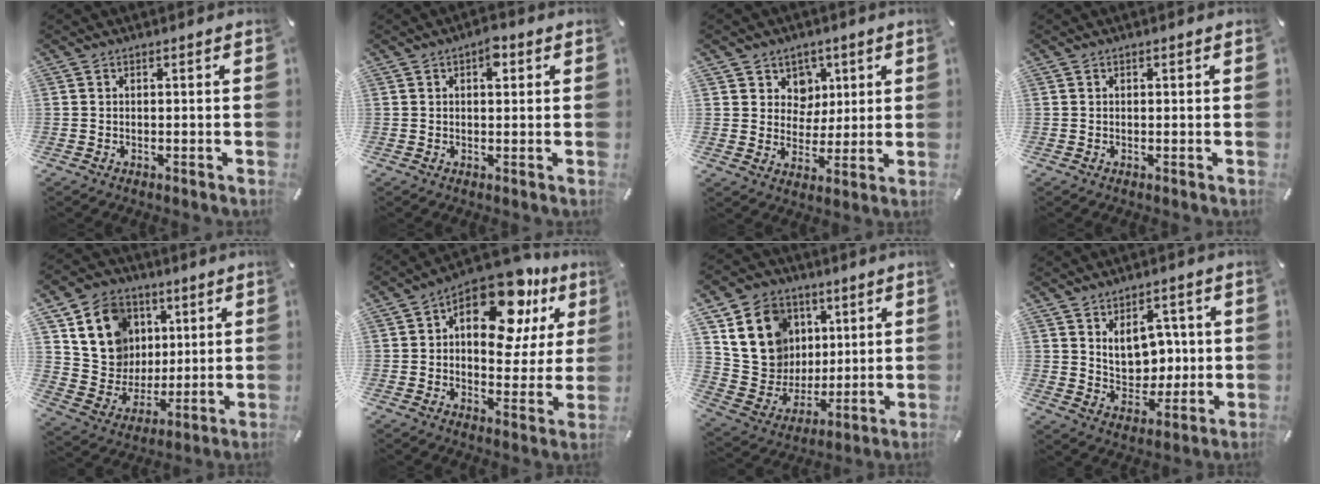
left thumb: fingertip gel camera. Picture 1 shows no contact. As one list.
[{"total": 3.7, "force": [1.3, 2.0, 2.8], "torque": [-0.029, -0.005, 0.014]}, {"total": 7.6, "force": [3.0, 6.9, 0.5], "torque": [-0.012, -0.023, 0.055]}, {"total": 0.0}, {"total": 15.8, "force": [5.9, 13.8, 5.0], "torque": [-0.089, -0.018, 0.122]}, {"total": 18.0, "force": [10.1, 9.1, 11.8], "torque": [-0.165, -0.070, 0.169]}, {"total": 17.5, "force": [6.5, 15.0, 6.1], "torque": [-0.116, -0.021, 0.137]}, {"total": 9.6, "force": [2.6, 7.5, 5.4], "torque": [-0.074, -0.008, 0.049]}]